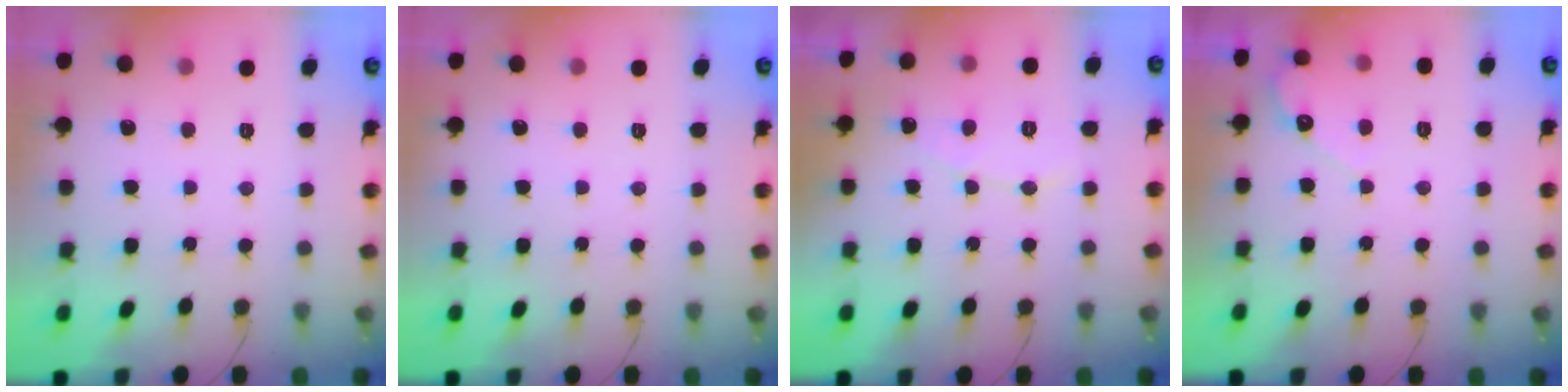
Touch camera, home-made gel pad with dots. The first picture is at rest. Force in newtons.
{"total": 0.0}
{"total": 5.8, "press": 5.8, "slide": 0.2}
{"total": 3.8, "press": 3.8, "slide": 0.2}